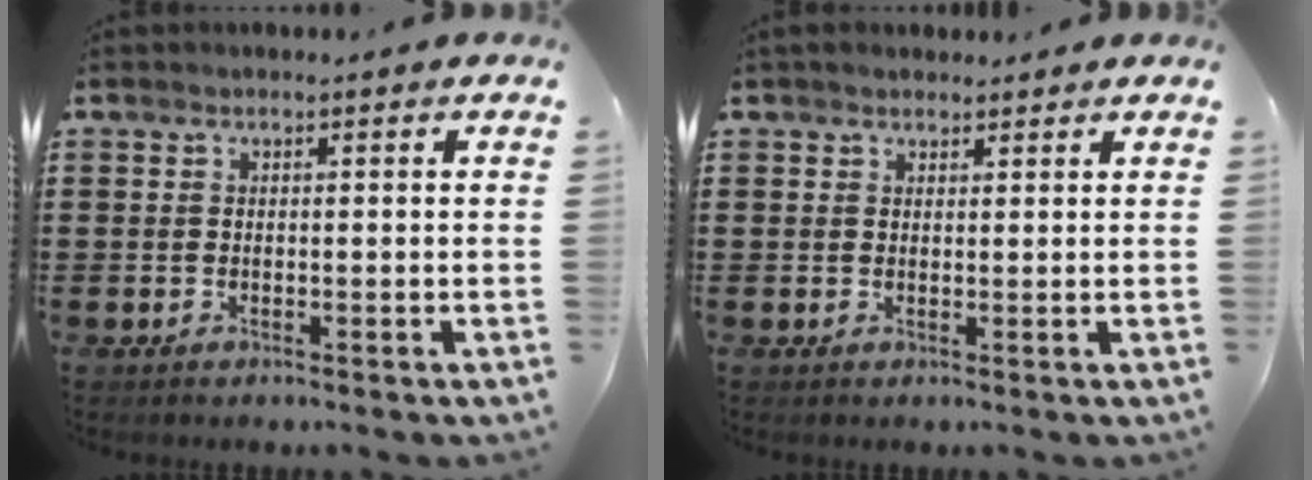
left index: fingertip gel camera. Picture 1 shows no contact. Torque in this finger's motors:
{"motor_torque": [0.61, -0.64, 0.00, 0.00]}